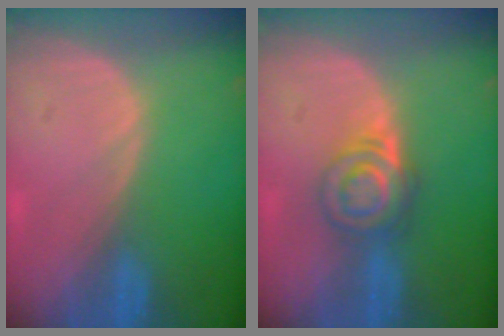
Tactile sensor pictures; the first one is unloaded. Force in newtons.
{"total": 6.4, "press": 5.5, "slide": 3.3}